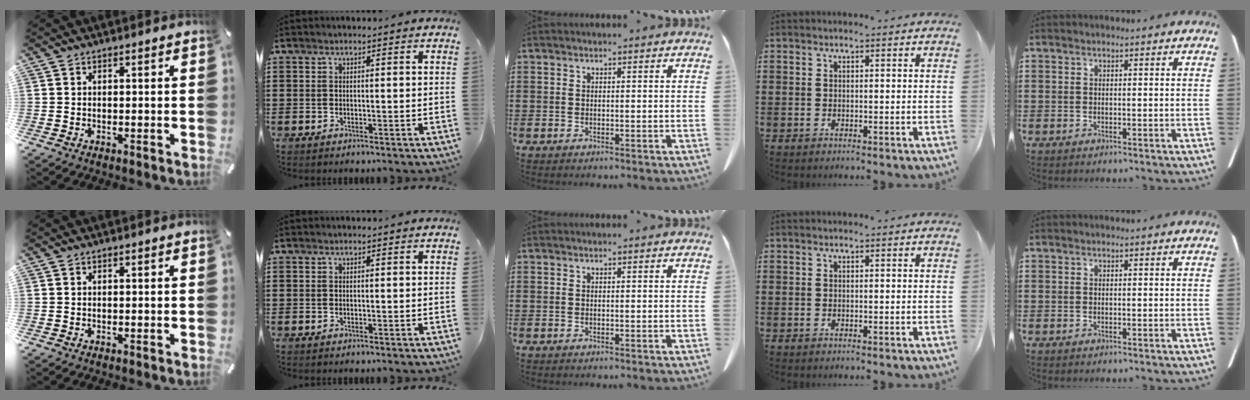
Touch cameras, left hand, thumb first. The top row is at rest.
{}